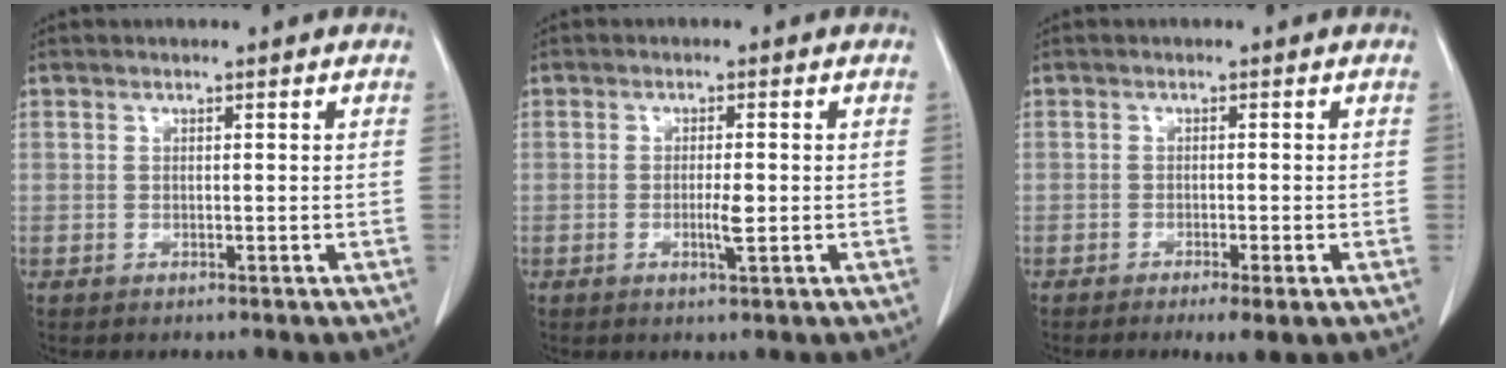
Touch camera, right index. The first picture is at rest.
{"total": 2.7, "force": [-0.6, 0.3, 2.6], "torque": [-0.049, -0.001, -0.008]}
{"total": 3.2, "force": [-1.8, 0.5, 2.7], "torque": [-0.039, -0.007, -0.024]}